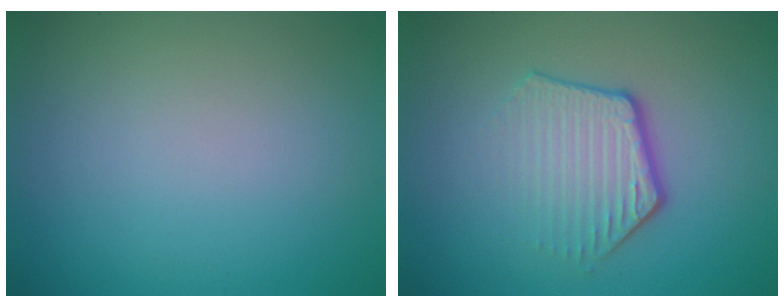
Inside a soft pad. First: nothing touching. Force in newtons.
{"total": 4.0, "press": 2.9, "slide": 2.8}